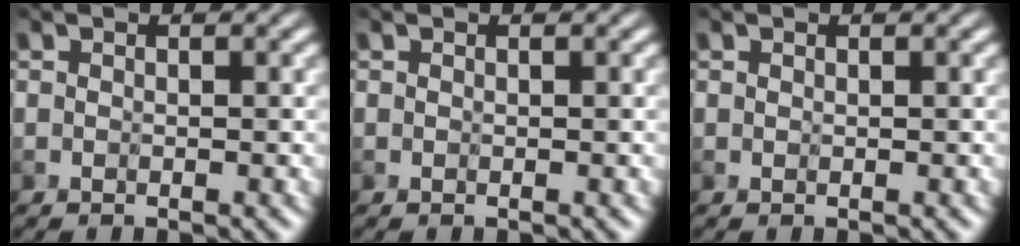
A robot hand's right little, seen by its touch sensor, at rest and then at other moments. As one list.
[{"total": 0.0}, {"total": 0.5, "force": [0.5, 0.1, 0.1], "torque": [-0.001, 0.000, 0.010]}]